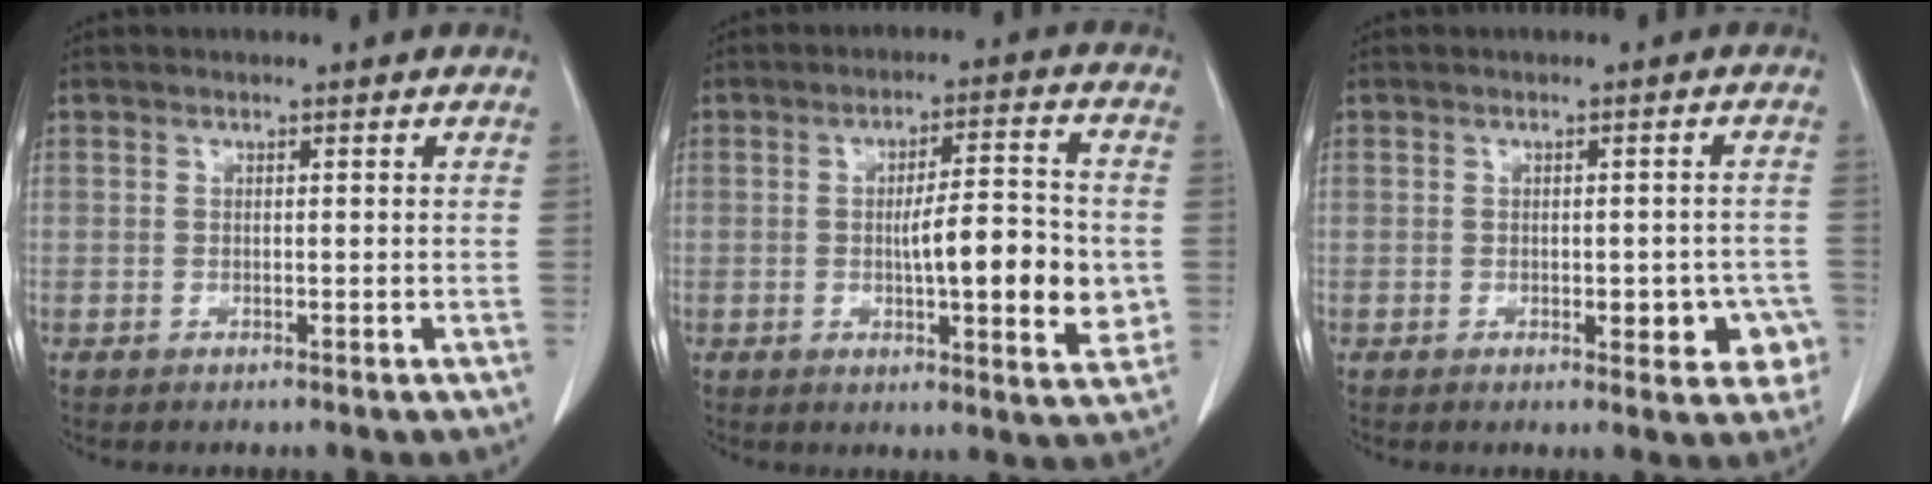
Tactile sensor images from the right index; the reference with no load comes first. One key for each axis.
{"total": 11.4, "fx": -1.1, "fy": 2.4, "fz": 11.1, "tx": -0.160, "ty": 0.005, "tz": -0.017}
{"total": 5.9, "fx": -2.1, "fy": 2.6, "fz": 4.9, "tx": -0.046, "ty": 0.008, "tz": -0.021}